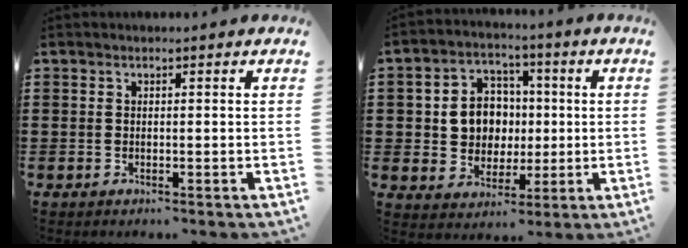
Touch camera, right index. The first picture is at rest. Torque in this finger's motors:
{"motor_torque": [1.30, 0.45, 0.30, 0.12]}